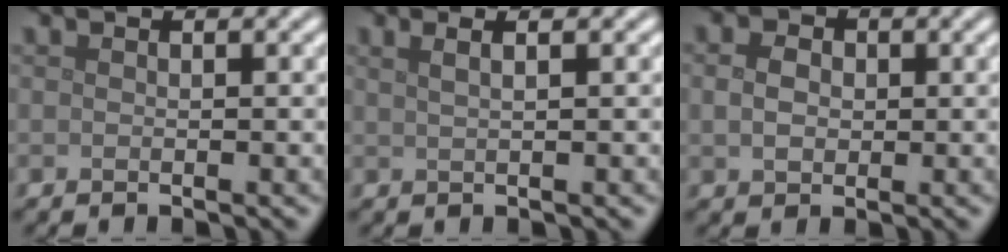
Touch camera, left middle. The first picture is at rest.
{"total": 3.1, "force": [1.6, 1.4, 2.2], "torque": [-0.011, 0.010, -0.004]}
{"total": 3.1, "force": [0.5, 2.5, 1.8], "torque": [-0.035, 0.010, -0.004]}